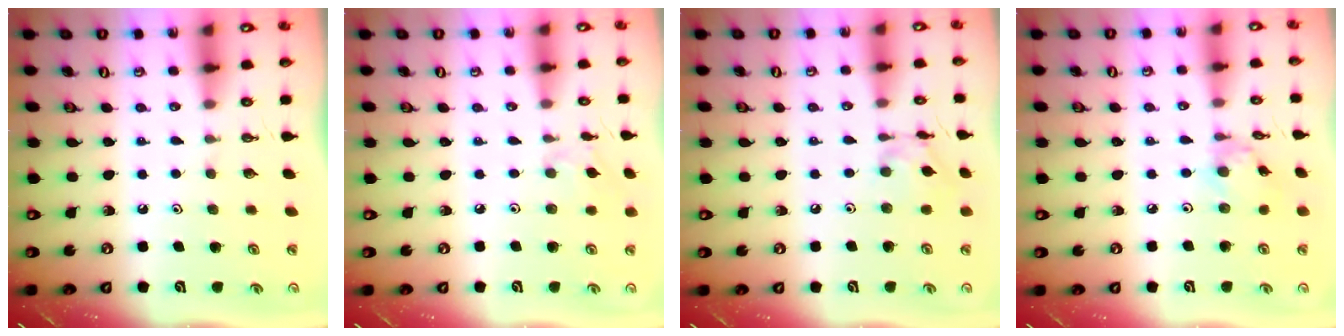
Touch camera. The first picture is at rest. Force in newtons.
{"total": 4.2, "press": 4.2, "slide": 0.6}
{"total": 10.4, "press": 10.4, "slide": 0.7}
{"total": 2.8, "press": 2.8, "slide": 0.1}